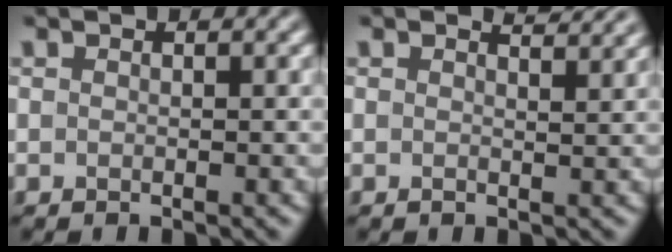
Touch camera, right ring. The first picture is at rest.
{"total": 1.5, "force": [1.1, 0.4, 1.0], "torque": [-0.019, 0.001, 0.009]}